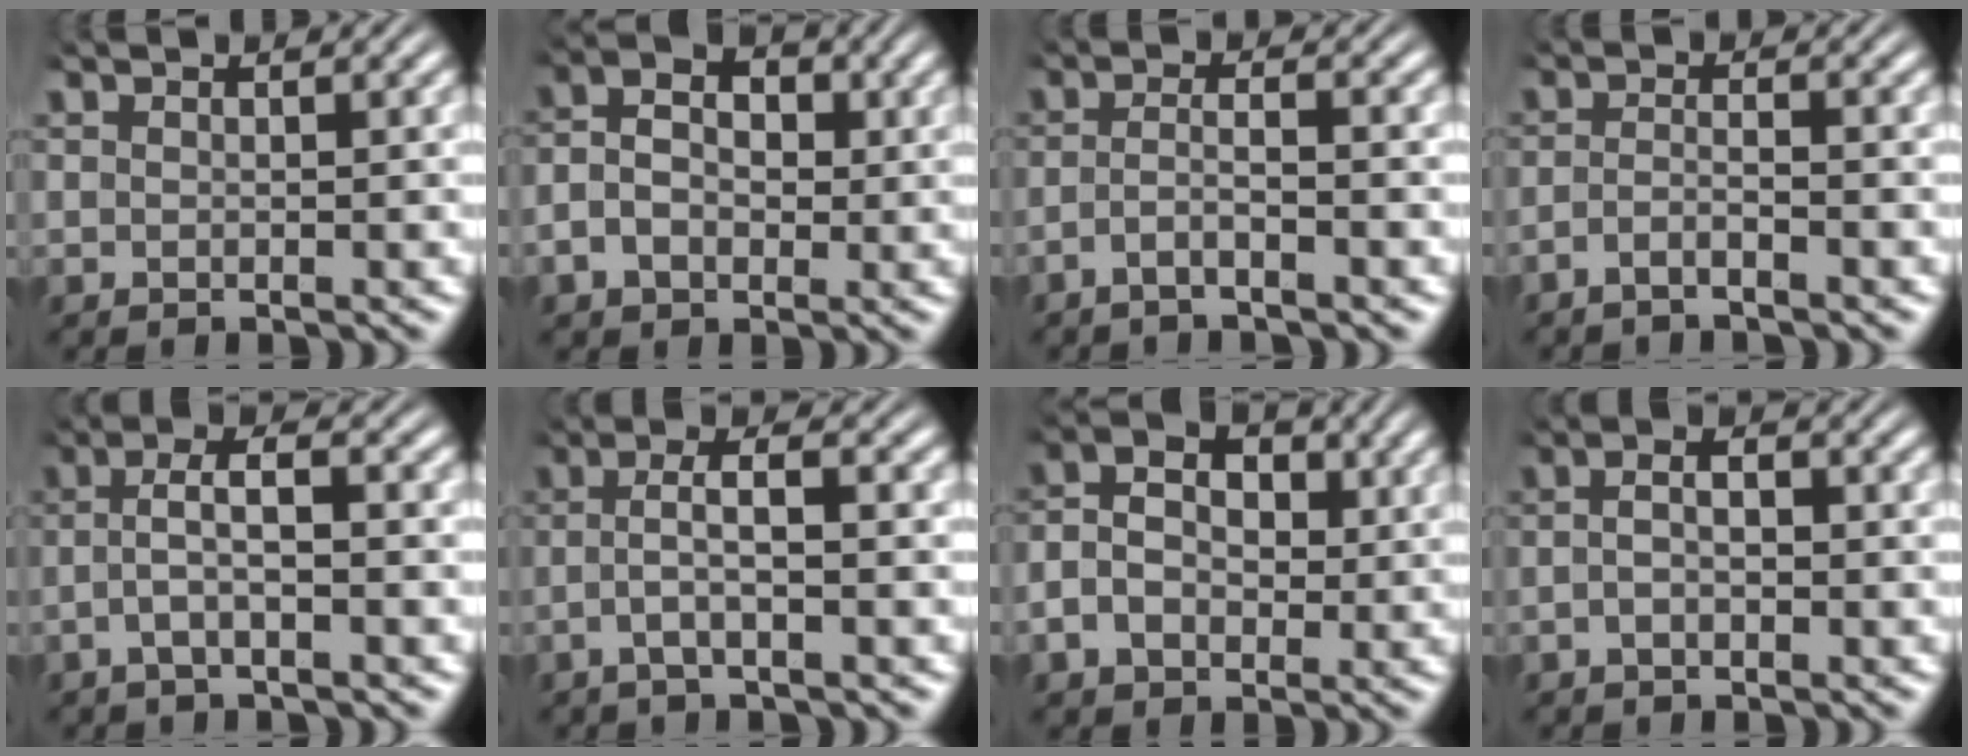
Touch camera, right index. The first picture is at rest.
{"total": 6.1, "force": [-0.1, 4.6, 4.0], "torque": [-0.075, 0.001, -0.009]}
{"total": 2.6, "force": [-2.0, 0.2, 1.6], "torque": [-0.037, -0.010, -0.034]}
{"total": 2.4, "force": [-2.1, 0.3, 1.2], "torque": [-0.030, -0.011, -0.036]}
{"total": 3.4, "force": [-0.9, 1.2, 3.0], "torque": [-0.058, 0.001, -0.022]}
{"total": 3.2, "force": [-0.9, 0.7, 2.9], "torque": [-0.055, 0.000, -0.020]}
{"total": 7.2, "force": [0.2, 5.5, 4.6], "torque": [-0.088, 0.000, -0.005]}
{"total": 2.4, "force": [-0.6, 1.0, 2.1], "torque": [-0.033, -0.002, -0.012]}